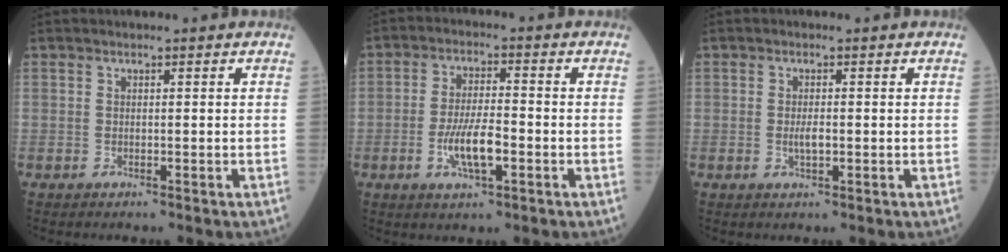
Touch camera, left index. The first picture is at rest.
{"total": 6.6, "force": [-2.5, 1.7, 5.9], "torque": [-0.118, -0.006, -0.044]}
{"total": 1.7, "force": [-0.5, 0.6, 1.6], "torque": [-0.032, -0.003, -0.007]}